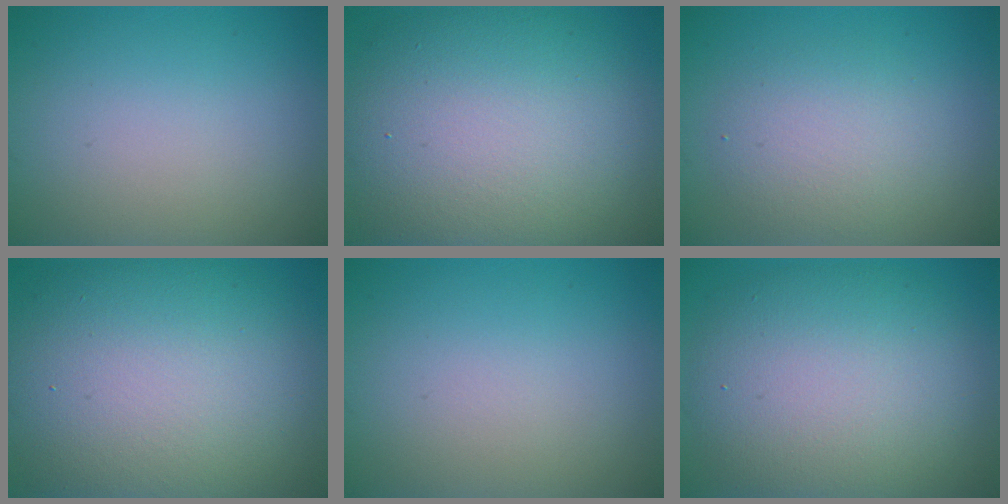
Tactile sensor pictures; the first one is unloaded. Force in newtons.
{"total": 13.3, "press": 13.3, "slide": 1.0}
{"total": 2.0, "press": 2.0, "slide": 0.2}
{"total": 14.1, "press": 14.1, "slide": 0.8}
{"total": 0.0}
{"total": 10.1, "press": 10.1, "slide": 0.9}